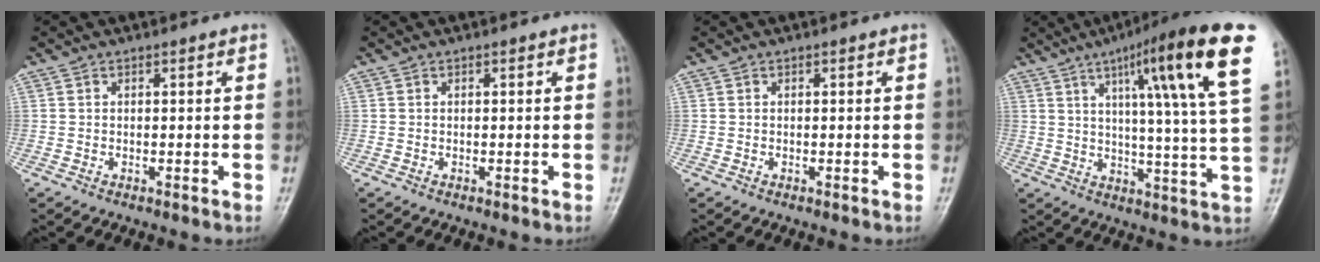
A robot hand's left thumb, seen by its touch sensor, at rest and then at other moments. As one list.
[{"total": 0.0}, {"total": 0.0}, {"total": 20.4, "force": [9.3, 2.0, 18.0], "torque": [-0.249, -0.021, 0.129]}]